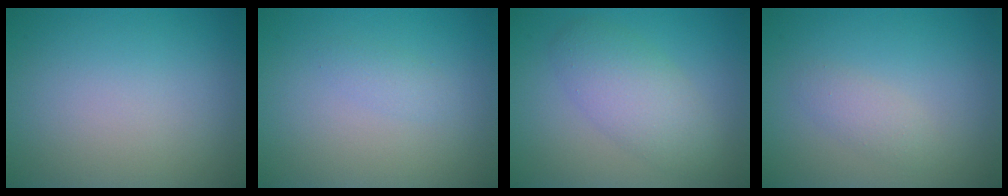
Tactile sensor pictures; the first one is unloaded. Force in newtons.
{"total": 1.0, "press": 1.0, "slide": 0.0}
{"total": 4.1, "press": 4.0, "slide": 0.4}
{"total": 1.5, "press": 1.5, "slide": 0.0}